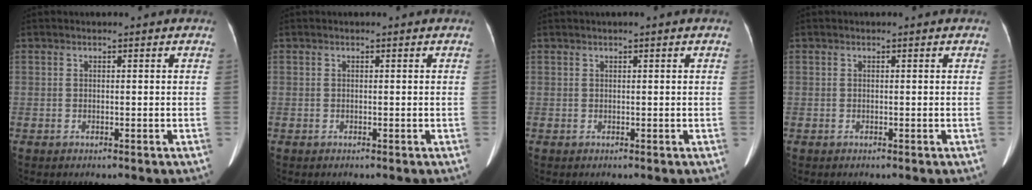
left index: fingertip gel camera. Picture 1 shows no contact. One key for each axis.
{"total": 0.0}
{"total": 0.7, "fx": 0.3, "fy": -0.1, "fz": 0.6, "tx": -0.017, "ty": 0.005, "tz": 0.007}
{"total": 0.0}